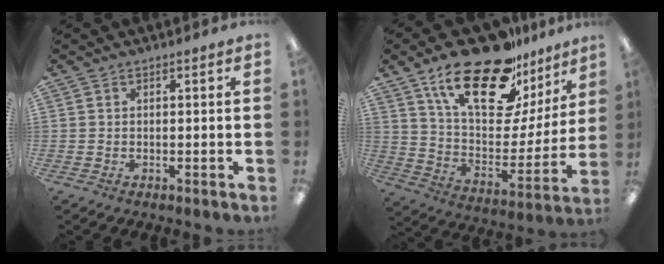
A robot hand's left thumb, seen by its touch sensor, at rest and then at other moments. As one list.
[{"total": 25.4, "force": [17.3, 10.7, 15.2], "torque": [-0.243, -0.108, 0.298]}]